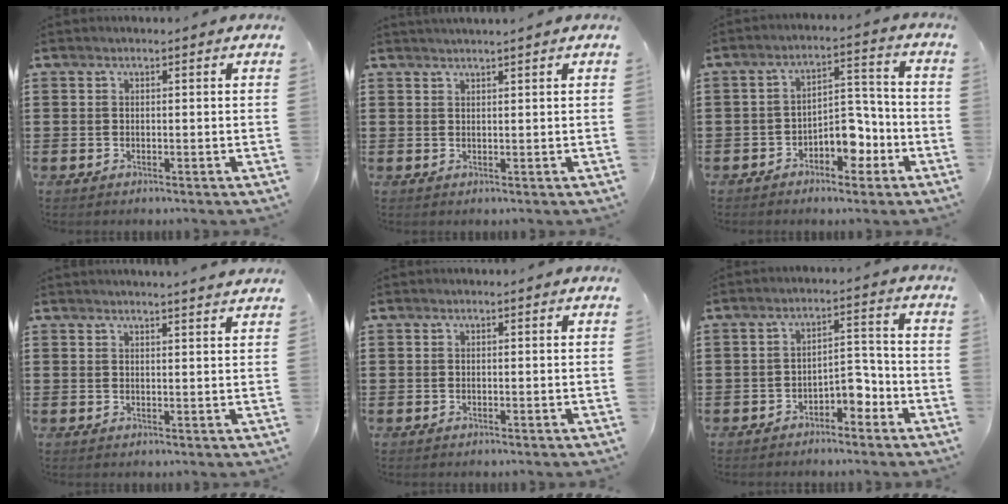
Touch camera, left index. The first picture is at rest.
{"total": 1.1, "force": [1.0, -0.2, 0.2], "torque": [-0.004, -0.002, 0.021]}
{"total": 6.0, "force": [-3.4, 3.5, 3.6], "torque": [-0.062, 0.022, -0.062]}
{"total": 2.1, "force": [2.0, -0.4, 0.3], "torque": [-0.008, -0.004, 0.039]}
{"total": 0.0}
{"total": 4.2, "force": [-3.2, 1.7, 2.2], "torque": [-0.039, 0.012, -0.062]}